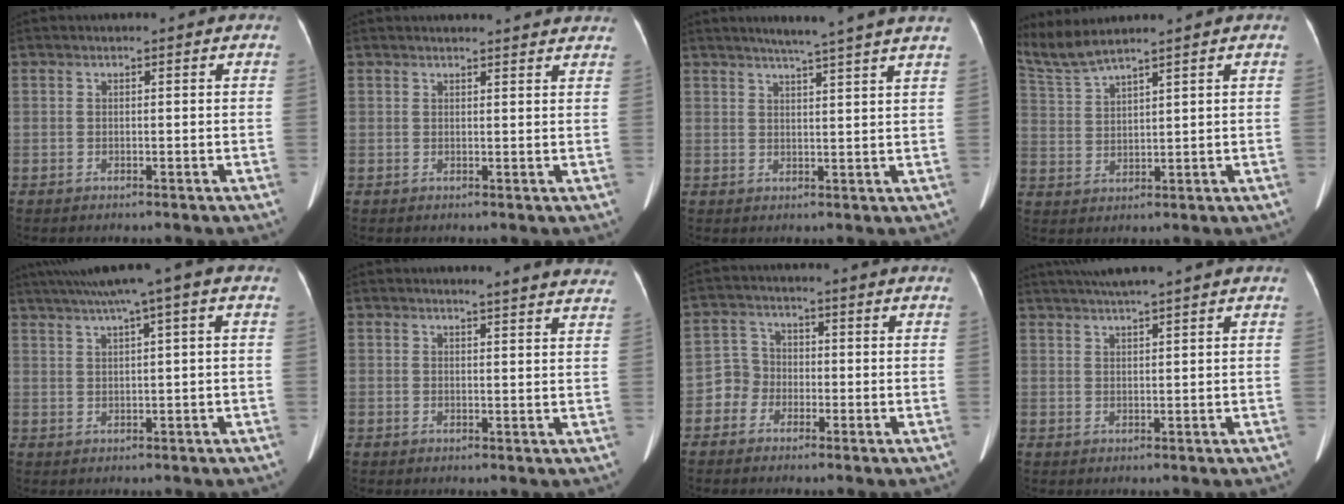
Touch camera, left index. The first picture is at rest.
{"total": 9.9, "force": [9.5, 0.9, 2.7], "torque": [-0.016, 0.012, 0.089]}
{"total": 9.8, "force": [8.1, -1.3, 5.3], "torque": [-0.069, 0.011, 0.089]}
{"total": 5.3, "force": [4.9, -1.2, 1.3], "torque": [-0.048, 0.003, 0.115]}
{"total": 8.6, "force": [4.9, -0.2, 7.1], "torque": [-0.117, 0.042, 0.079]}
{"total": 9.7, "force": [9.2, 0.3, 3.1], "torque": [-0.023, -0.021, 0.079]}
{"total": 3.7, "force": [-1.6, 3.3, 0.5], "torque": [-0.011, 0.010, -0.040]}
{"total": 5.1, "force": [4.2, -1.2, 2.8], "torque": [-0.045, 0.021, 0.076]}